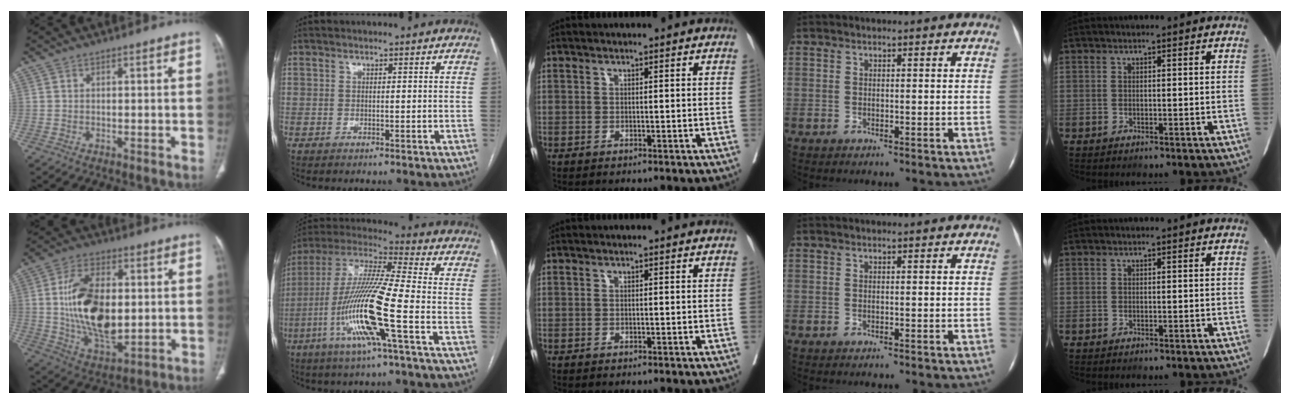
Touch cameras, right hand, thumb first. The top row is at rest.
{"thumb": {"total": 18.5, "force": [1.1, 10.1, 15.5], "torque": [-0.267, -0.011, 0.030]}, "index": {"total": 16.7, "force": [-5.6, 0.0, 15.8], "torque": [-0.329, -0.010, -0.112]}}